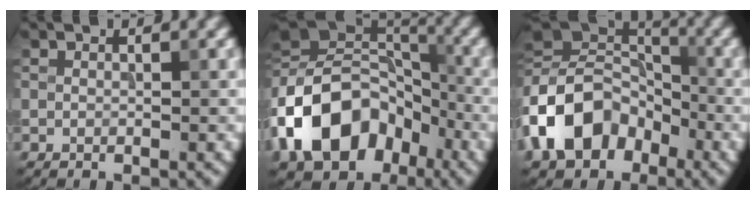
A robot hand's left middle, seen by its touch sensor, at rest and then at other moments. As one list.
[{"total": 13.6, "force": [-5.4, 9.4, 8.3], "torque": [-0.161, 0.009, -0.111]}, {"total": 11.0, "force": [-4.3, 7.8, 6.4], "torque": [-0.126, 0.007, -0.099]}]